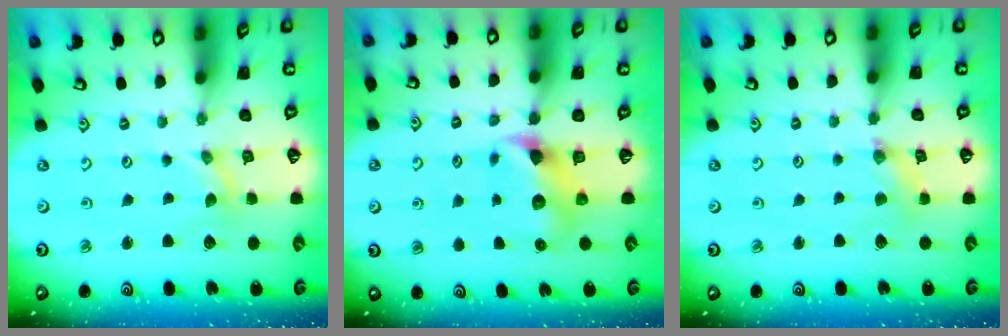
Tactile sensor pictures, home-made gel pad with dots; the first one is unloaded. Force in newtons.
{"total": 7.4, "press": 7.4, "slide": 0.7}
{"total": 2.6, "press": 2.6, "slide": 0.3}